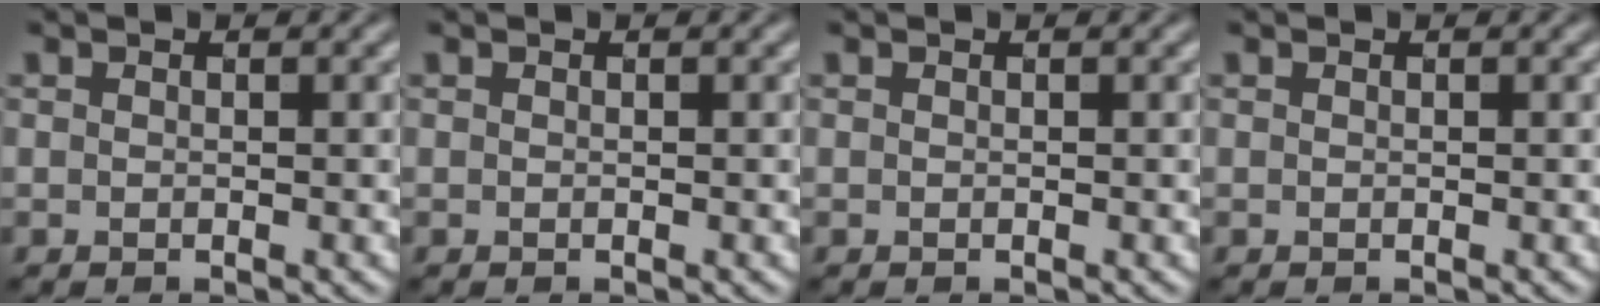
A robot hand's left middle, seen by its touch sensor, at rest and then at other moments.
{"total": 0.0}
{"total": 0.0}
{"total": 0.0}